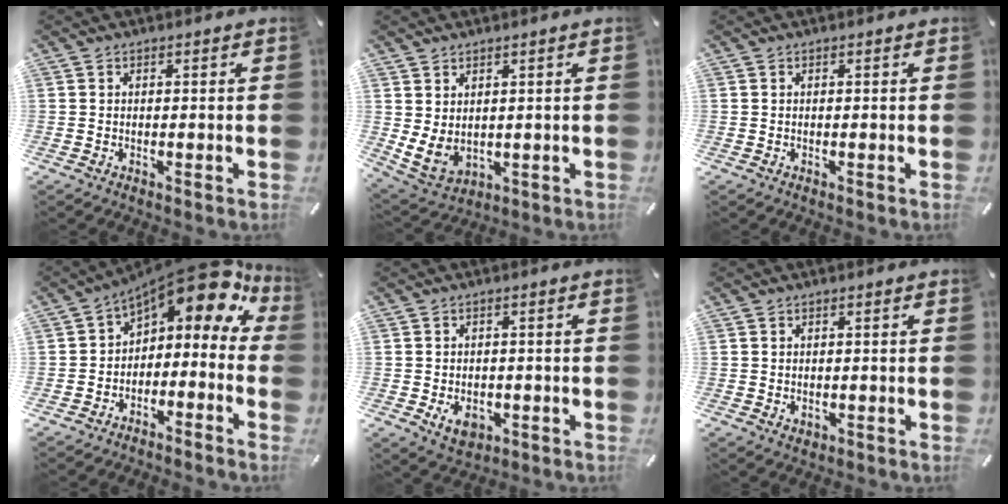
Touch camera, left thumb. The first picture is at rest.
{"total": 5.2, "force": [2.0, 4.1, 2.5], "torque": [-0.065, -0.019, 0.037]}
{"total": 0.0}
{"total": 11.1, "force": [7.1, 5.0, 6.8], "torque": [-0.104, -0.060, 0.118]}
{"total": 5.0, "force": [-1.7, 3.8, 2.8], "torque": [-0.049, -0.005, -0.034]}
{"total": 1.0, "force": [0.1, 0.9, 0.2], "torque": [-0.005, 0.005, 0.000]}